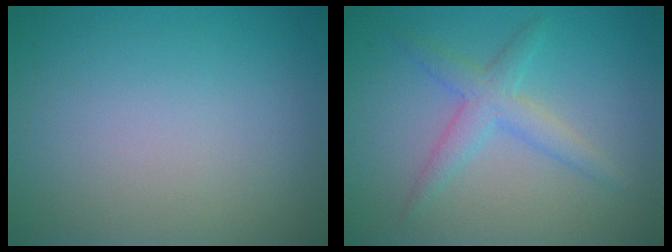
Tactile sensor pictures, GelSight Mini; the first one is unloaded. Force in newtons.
{"total": 2.8, "press": 2.8, "slide": 0.1}